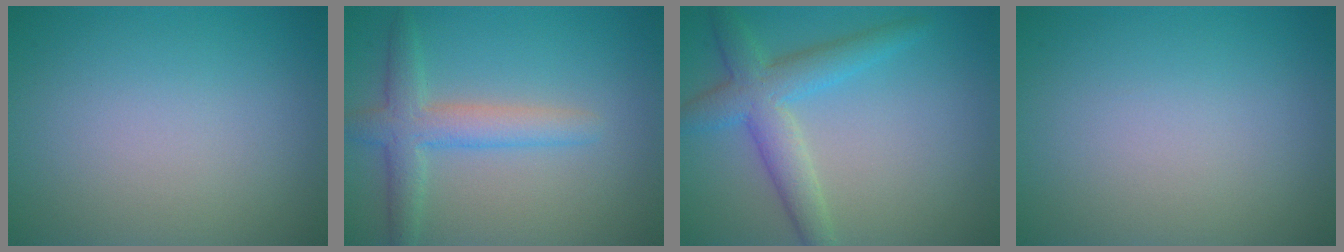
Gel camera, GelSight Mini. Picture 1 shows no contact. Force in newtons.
{"total": 3.8, "press": 3.8, "slide": 0.1}
{"total": 4.6, "press": 4.6, "slide": 0.0}
{"total": 0.0}